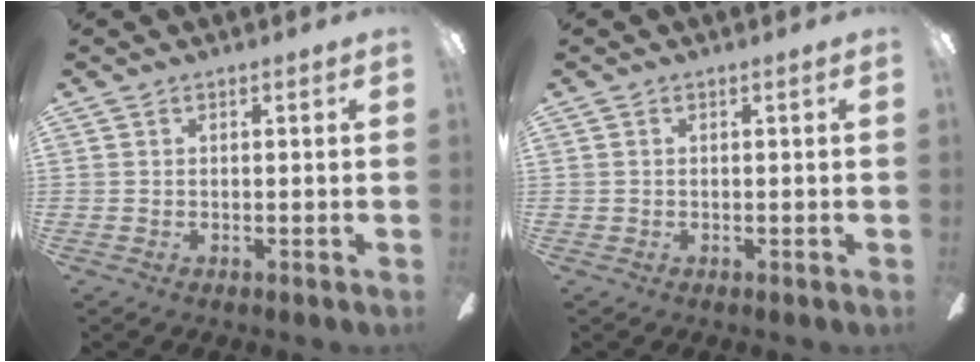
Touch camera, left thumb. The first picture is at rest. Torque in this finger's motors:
{"motor_torque": [-0.03, -0.01, -0.12, 0.04, 0.00]}